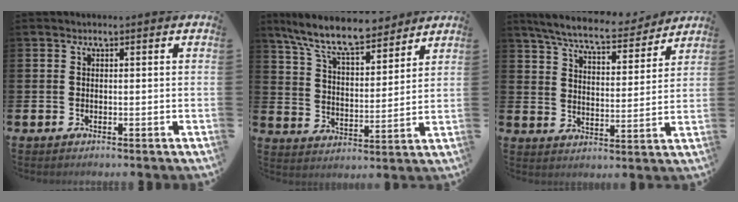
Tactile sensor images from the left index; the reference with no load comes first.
{"total": 10.2, "force": [9.1, 2.3, 4.1], "torque": [-0.107, -0.045, 0.162]}
{"total": 7.7, "force": [7.2, 1.1, 2.7], "torque": [-0.074, -0.044, 0.124]}